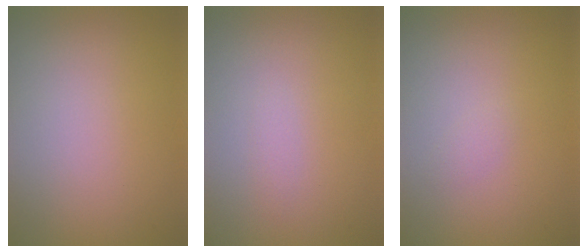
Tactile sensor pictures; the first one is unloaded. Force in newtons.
{"total": 0.6, "press": 0.6, "slide": 0.0}
{"total": 0.5, "press": 0.5, "slide": 0.0}